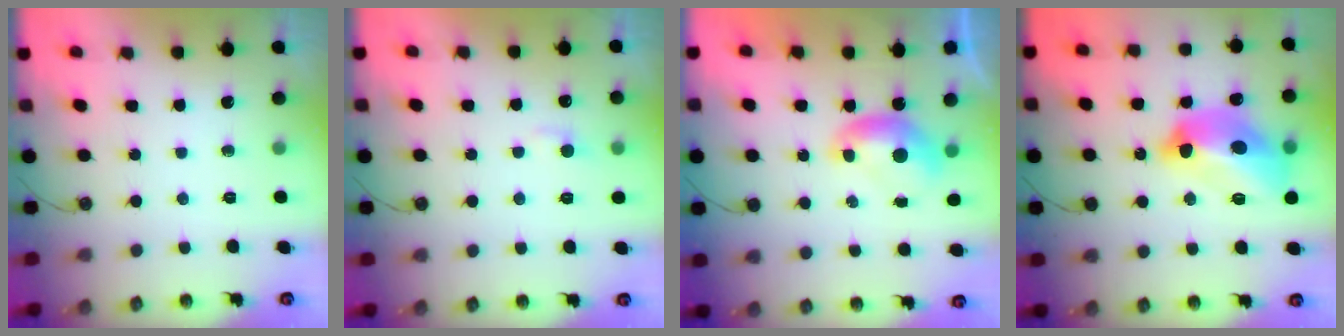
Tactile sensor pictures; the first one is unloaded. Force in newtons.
{"total": 2.2, "press": 2.2, "slide": 0.4}
{"total": 0.0}
{"total": 13.4, "press": 13.3, "slide": 1.6}